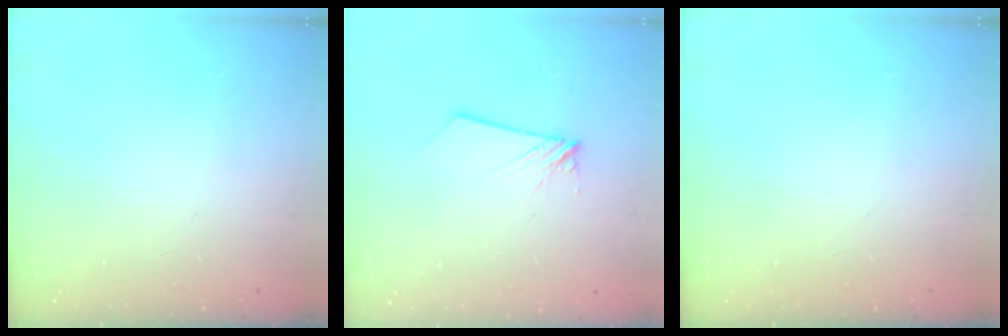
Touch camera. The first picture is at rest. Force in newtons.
{"total": 2.0, "press": 2.0, "slide": 0.2}
{"total": 0.0}